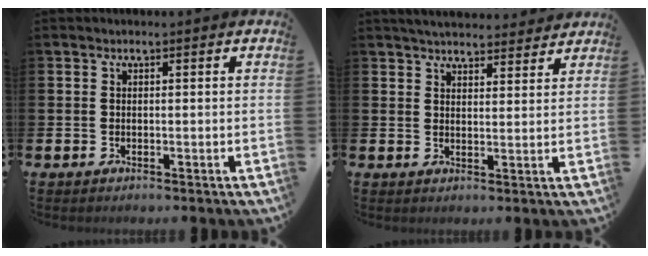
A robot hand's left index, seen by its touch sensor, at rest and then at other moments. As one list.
[{"total": 4.3, "force": [4.2, 0.7, 0.5], "torque": [-0.016, -0.022, 0.076]}]